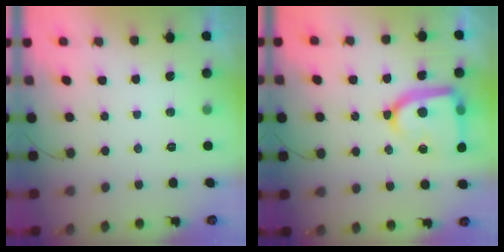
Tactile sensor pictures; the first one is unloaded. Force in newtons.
{"total": 16.1, "press": 16.1, "slide": 1.7}